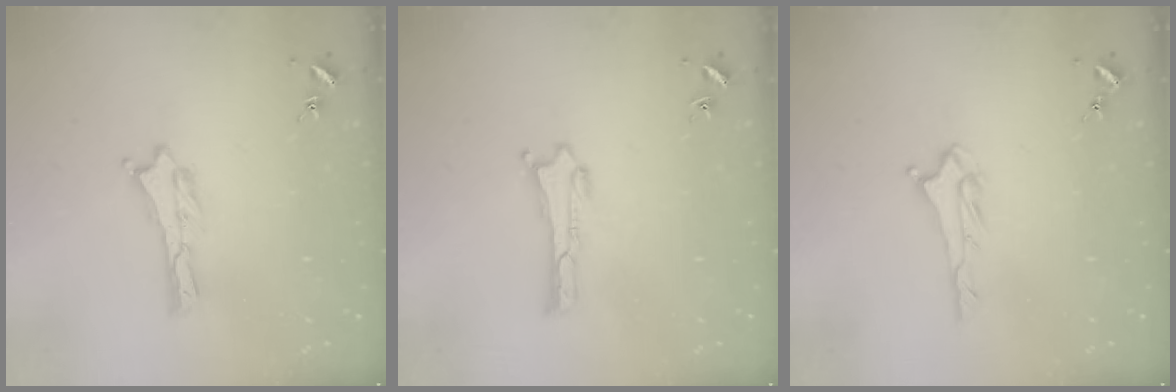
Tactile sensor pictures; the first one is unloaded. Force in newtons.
{"total": 0.0}
{"total": 2.3, "press": 2.2, "slide": 0.3}